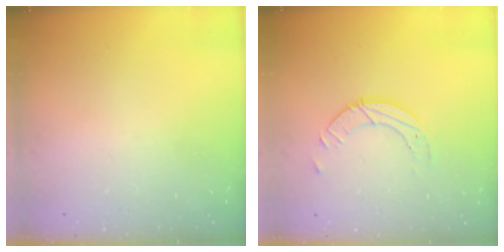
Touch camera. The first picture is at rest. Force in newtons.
{"total": 4.2, "press": 4.2, "slide": 0.3}